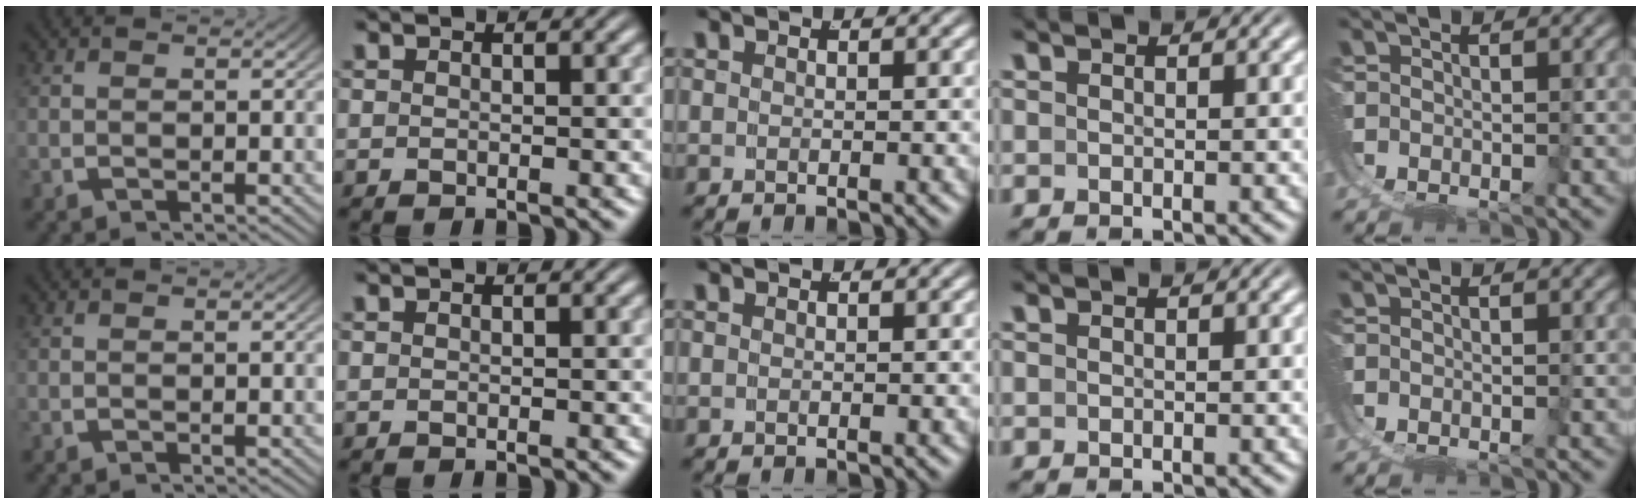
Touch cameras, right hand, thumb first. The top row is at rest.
{}